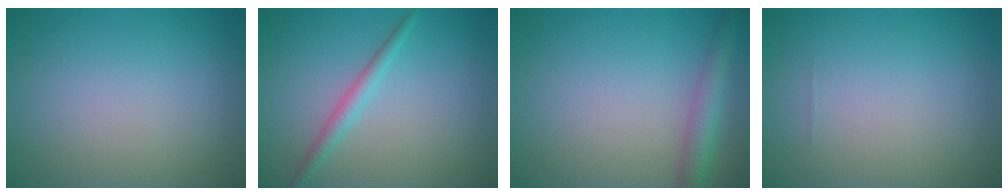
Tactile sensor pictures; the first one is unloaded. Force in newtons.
{"total": 1.8, "press": 1.8, "slide": 0.1}
{"total": 3.2, "press": 3.2, "slide": 0.1}
{"total": 0.0}